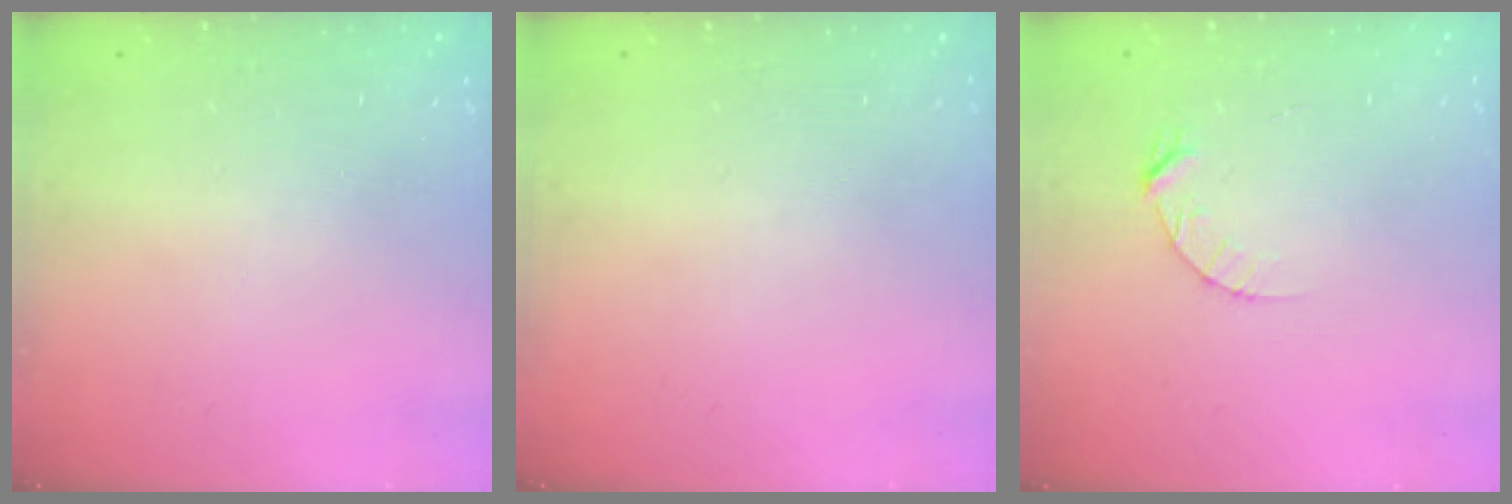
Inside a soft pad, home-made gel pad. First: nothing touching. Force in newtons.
{"total": 0.0}
{"total": 4.4, "press": 4.4, "slide": 0.4}